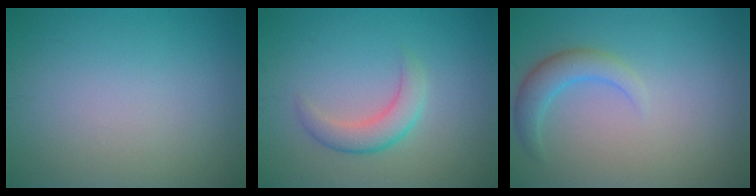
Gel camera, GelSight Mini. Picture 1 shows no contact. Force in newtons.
{"total": 2.9, "press": 2.9, "slide": 0.2}
{"total": 2.8, "press": 2.8, "slide": 0.3}